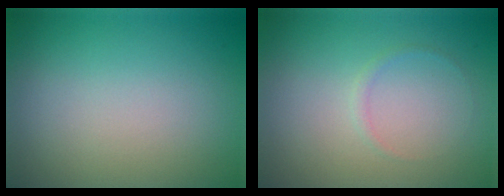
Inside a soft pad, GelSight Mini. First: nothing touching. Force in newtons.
{"total": 0.6, "press": 0.6, "slide": 0.1}